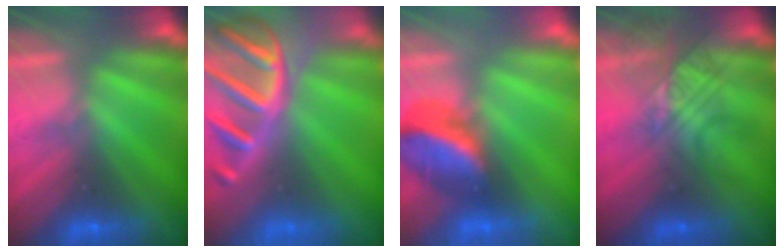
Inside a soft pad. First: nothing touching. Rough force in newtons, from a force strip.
{"total": 8.2}
{"total": 2.5}
{"total": 2.4}